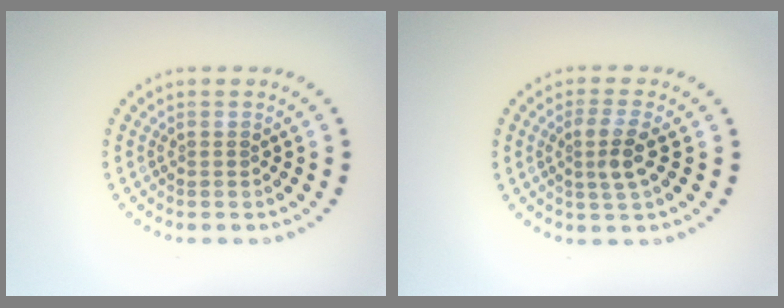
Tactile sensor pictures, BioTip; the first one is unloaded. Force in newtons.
{"total": 2.6, "press": 2.4, "slide": 1.2}